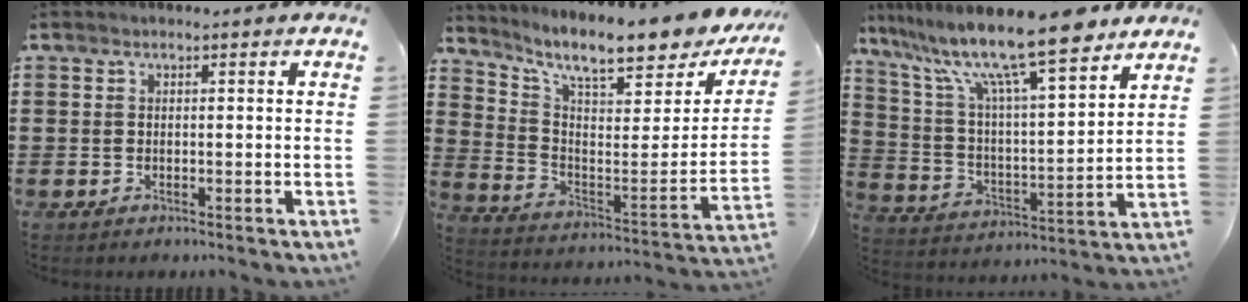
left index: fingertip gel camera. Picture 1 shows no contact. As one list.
[{"total": 10.2, "force": [8.4, 1.0, 5.6], "torque": [-0.122, -0.071, 0.135]}, {"total": 14.7, "force": [11.8, 1.7, 8.6], "torque": [-0.197, -0.058, 0.202]}]